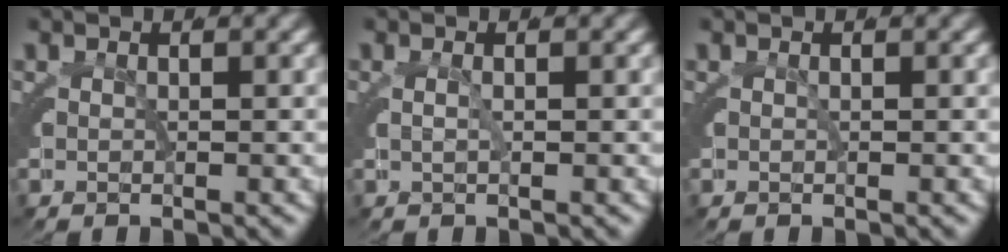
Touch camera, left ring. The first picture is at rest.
{"total": 0.0}
{"total": 0.0}